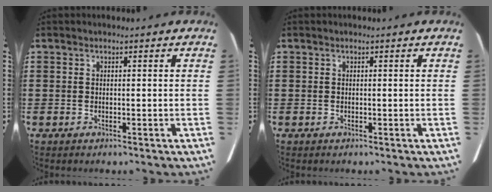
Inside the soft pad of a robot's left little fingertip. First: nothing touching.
{"total": 0.0}